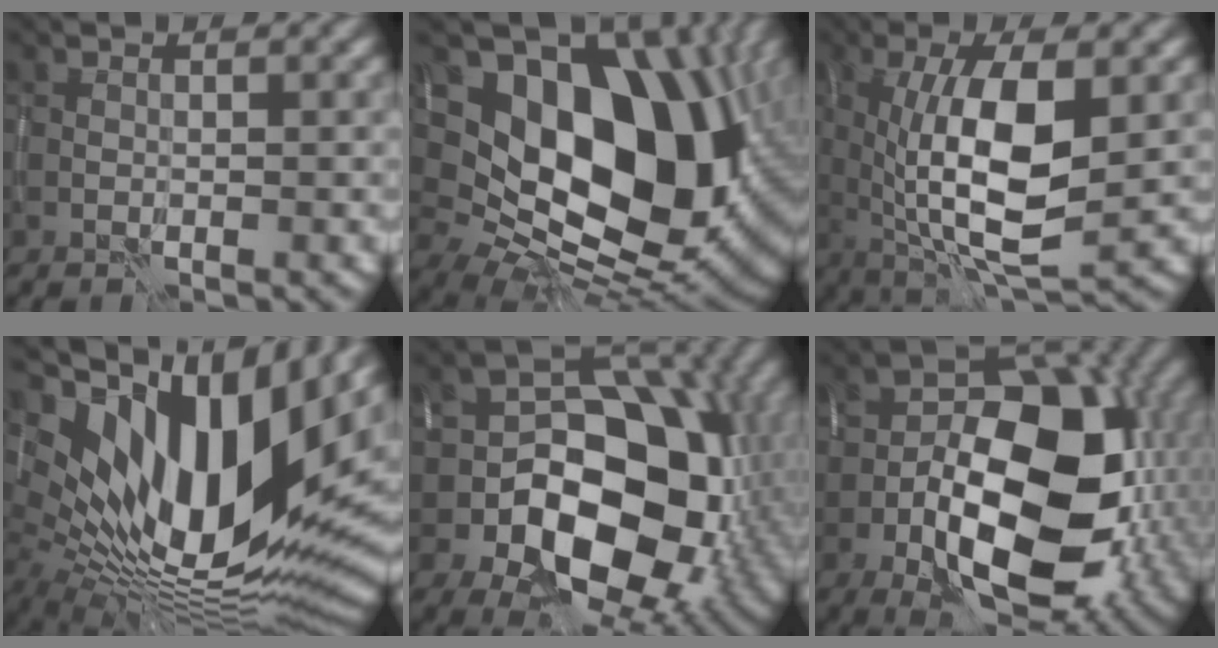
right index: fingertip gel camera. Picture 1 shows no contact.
{"total": 16.8, "force": [3.5, 11.2, 11.9], "torque": [-0.185, -0.011, 0.071]}
{"total": 9.3, "force": [0.7, 3.2, 8.8], "torque": [-0.150, -0.009, 0.015]}
{"total": 16.2, "force": [6.2, 7.6, 12.9], "torque": [-0.233, 0.003, 0.103]}
{"total": 15.1, "force": [-3.3, 10.3, 10.5], "torque": [-0.104, -0.002, -0.055]}
{"total": 15.0, "force": [-3.2, 8.7, 11.8], "torque": [-0.175, -0.011, -0.060]}